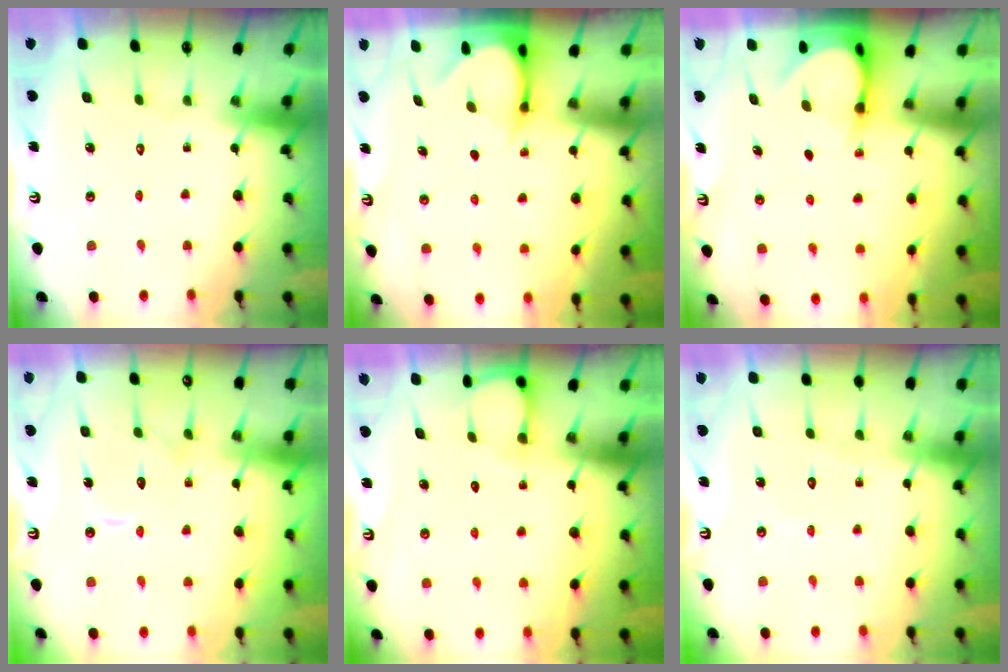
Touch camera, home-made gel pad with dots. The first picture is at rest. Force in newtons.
{"total": 3.6, "press": 3.6, "slide": 0.2}
{"total": 4.3, "press": 4.3, "slide": 0.4}
{"total": 9.4, "press": 9.4, "slide": 1.0}
{"total": 2.6, "press": 2.6, "slide": 0.3}
{"total": 2.7, "press": 2.7, "slide": 0.2}